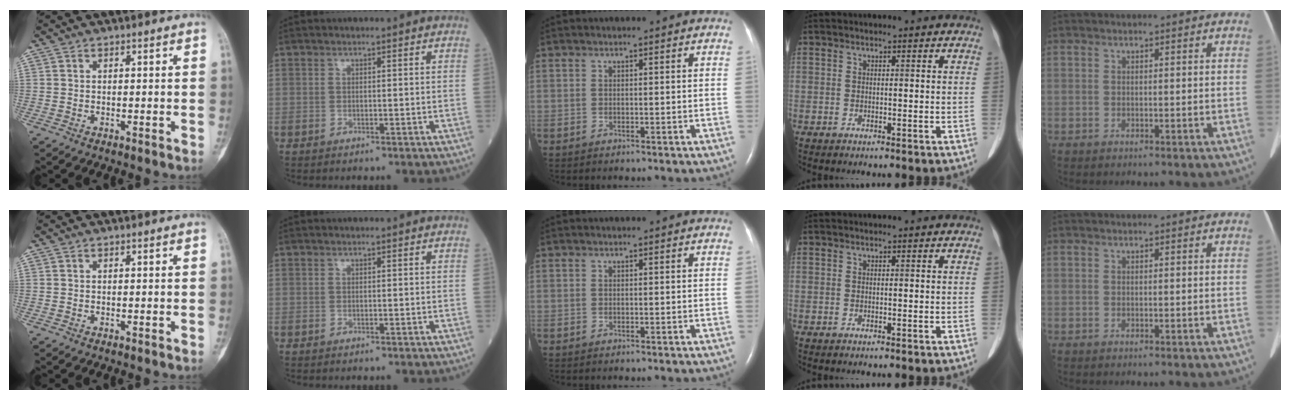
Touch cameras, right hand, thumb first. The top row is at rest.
{}